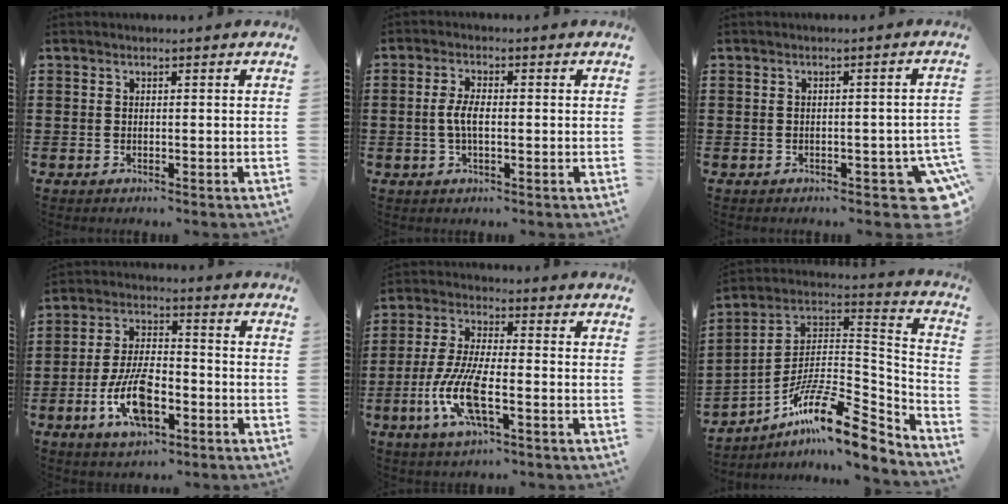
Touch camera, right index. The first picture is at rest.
{"total": 3.5, "force": [-0.4, 1.2, 3.2], "torque": [-0.074, -0.001, -0.014]}
{"total": 4.9, "force": [-2.9, 1.8, 3.5], "torque": [-0.056, -0.001, -0.048]}
{"total": 10.3, "force": [-4.1, 4.5, 8.3], "torque": [-0.178, 0.000, -0.075]}
{"total": 9.6, "force": [-3.8, 2.8, 8.3], "torque": [-0.188, -0.011, -0.072]}
{"total": 14.0, "force": [-8.8, 4.0, 10.2], "torque": [-0.172, 0.009, -0.160]}